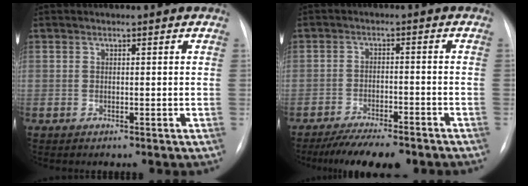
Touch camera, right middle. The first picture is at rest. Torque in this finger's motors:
{"motor_torque": [0.44, -0.69, -0.02, -0.01]}